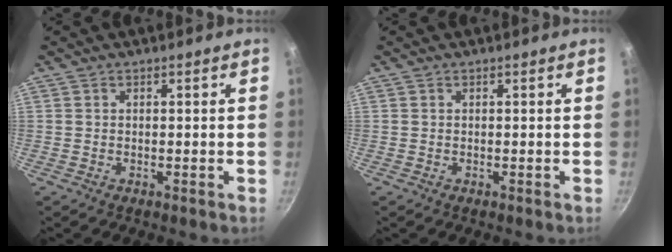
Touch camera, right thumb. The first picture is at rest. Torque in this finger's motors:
{"motor_torque": [-0.10, -0.10, 0.11, 0.01, 0.00]}